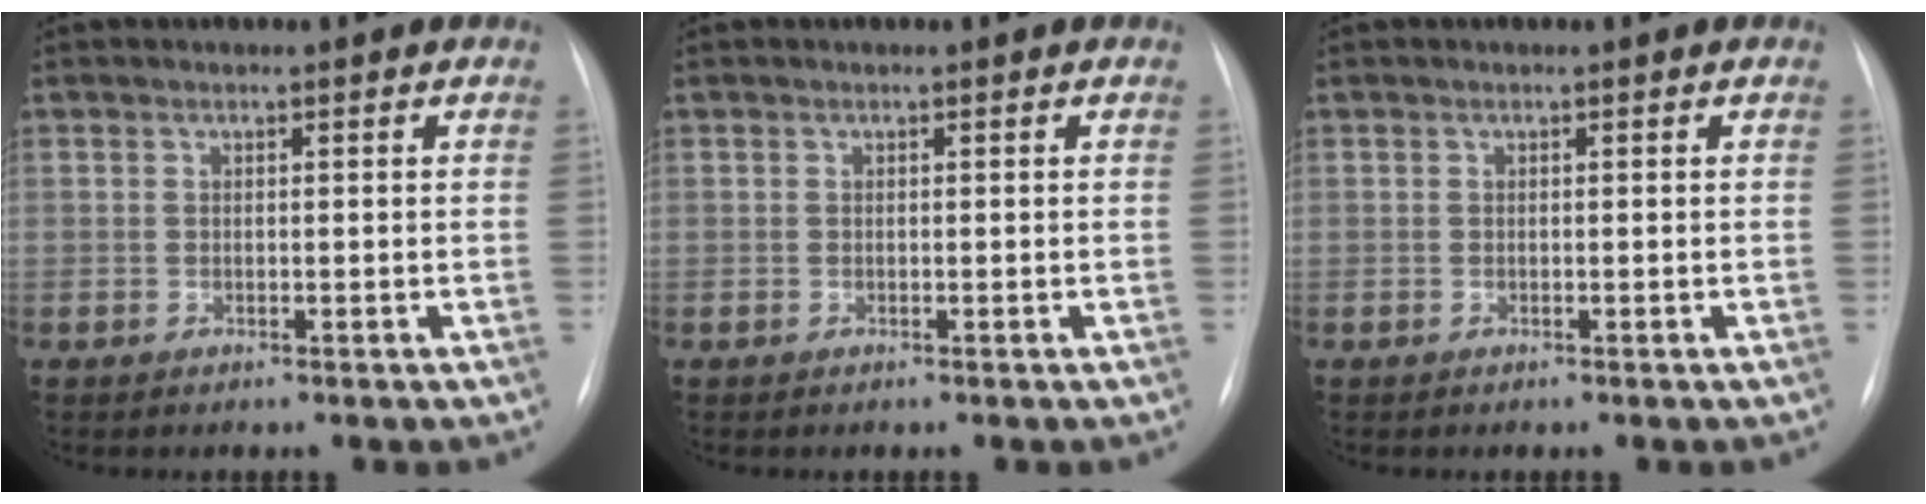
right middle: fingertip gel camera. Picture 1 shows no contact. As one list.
[{"total": 0.0}, {"total": 0.0}]